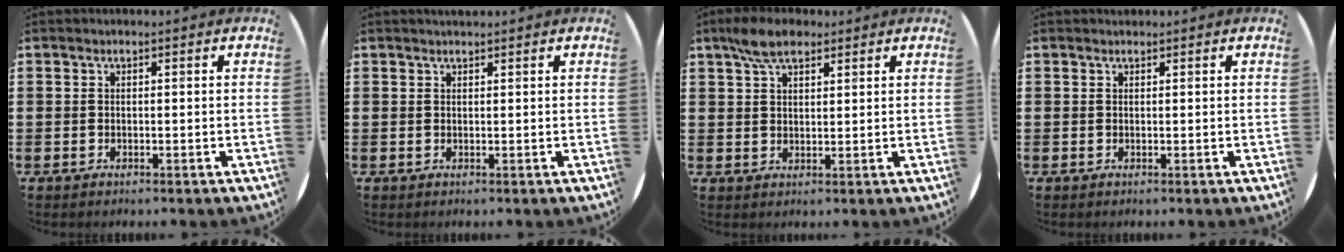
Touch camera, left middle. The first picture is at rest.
{"total": 0.6, "force": [0.6, 0.0, 0.0], "torque": [0.001, 0.001, 0.011]}
{"total": 5.3, "force": [4.0, 2.5, 2.5], "torque": [-0.049, 0.003, 0.073]}
{"total": 0.0}